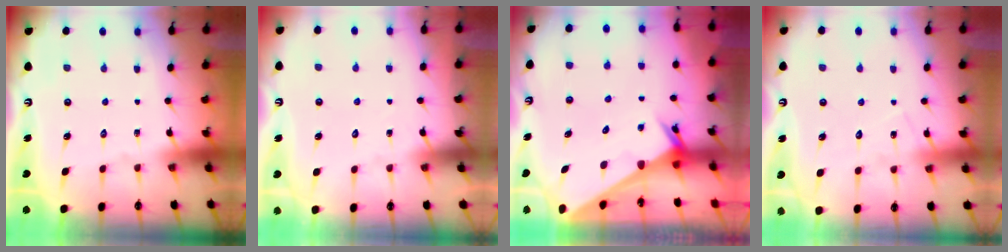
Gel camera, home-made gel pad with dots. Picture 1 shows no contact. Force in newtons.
{"total": 5.7, "press": 5.7, "slide": 0.5}
{"total": 2.0, "press": 2.0, "slide": 0.1}
{"total": 7.1, "press": 7.1, "slide": 0.5}